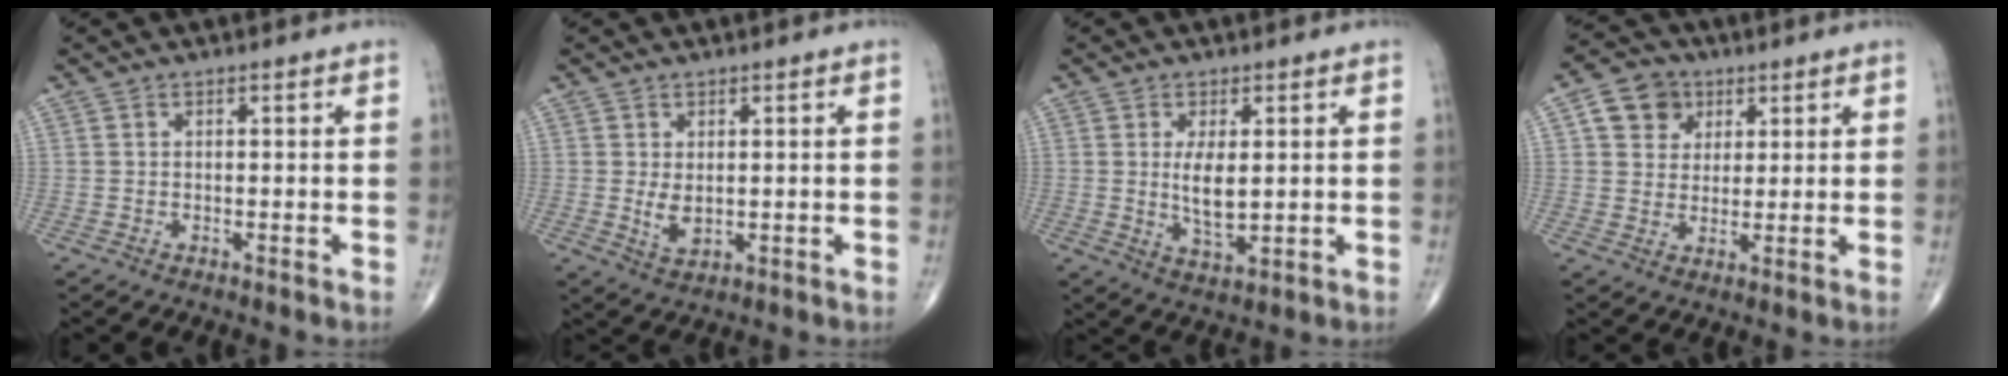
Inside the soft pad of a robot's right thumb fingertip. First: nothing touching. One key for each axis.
{"total": 3.3, "fx": 0.3, "fy": 1.9, "fz": 2.7, "tx": -0.044, "ty": -0.012, "tz": 0.014}
{"total": 6.1, "fx": 0.7, "fy": 2.6, "fz": 5.5, "tx": -0.096, "ty": -0.017, "tz": 0.018}
{"total": 7.5, "fx": 3.0, "fy": 6.2, "fz": 2.9, "tx": -0.020, "ty": -0.006, "tz": 0.048}